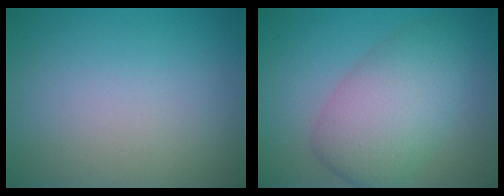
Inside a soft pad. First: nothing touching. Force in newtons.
{"total": 6.8, "press": 6.8, "slide": 0.0}